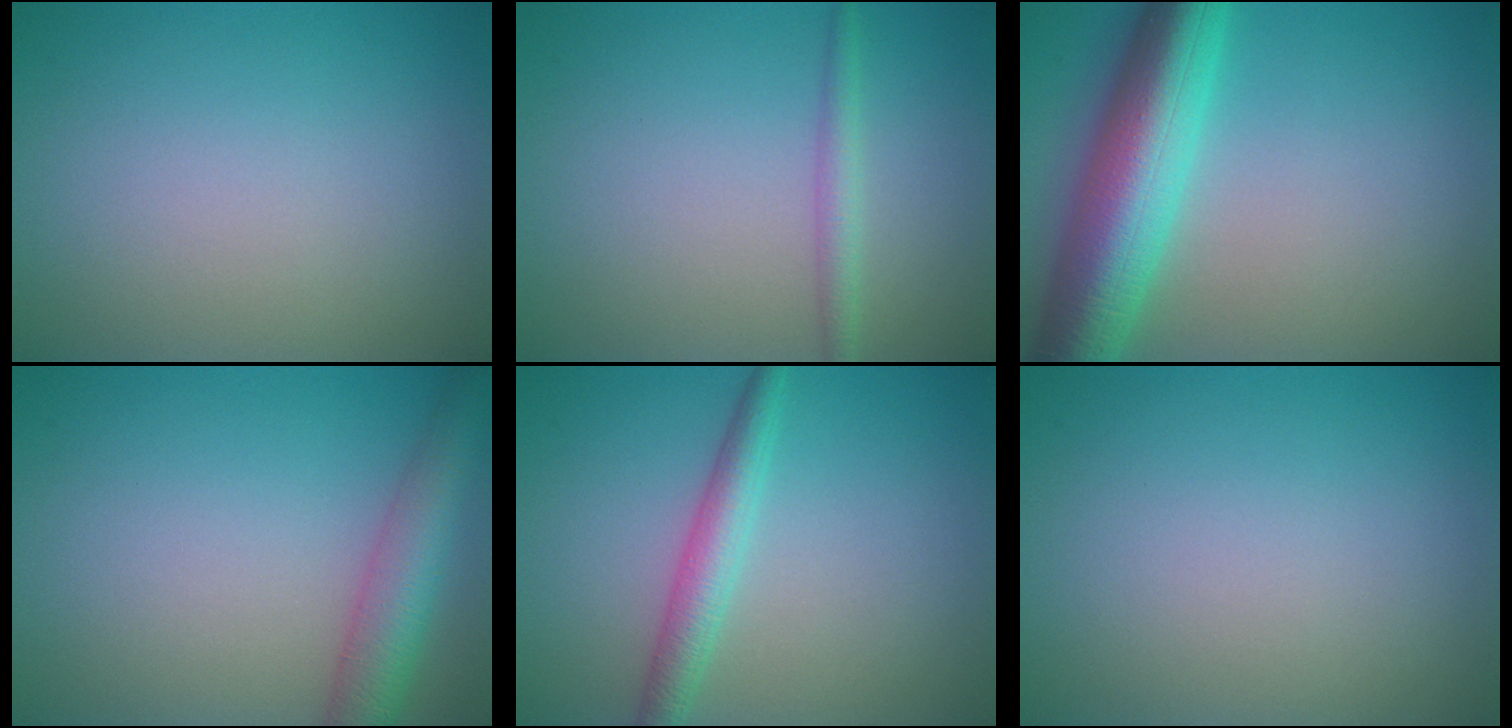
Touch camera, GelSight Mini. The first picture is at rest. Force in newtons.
{"total": 1.8, "press": 1.8, "slide": 0.0}
{"total": 10.0, "press": 10.0, "slide": 0.2}
{"total": 4.9, "press": 4.9, "slide": 0.2}
{"total": 3.0, "press": 3.0, "slide": 0.0}
{"total": 0.0}